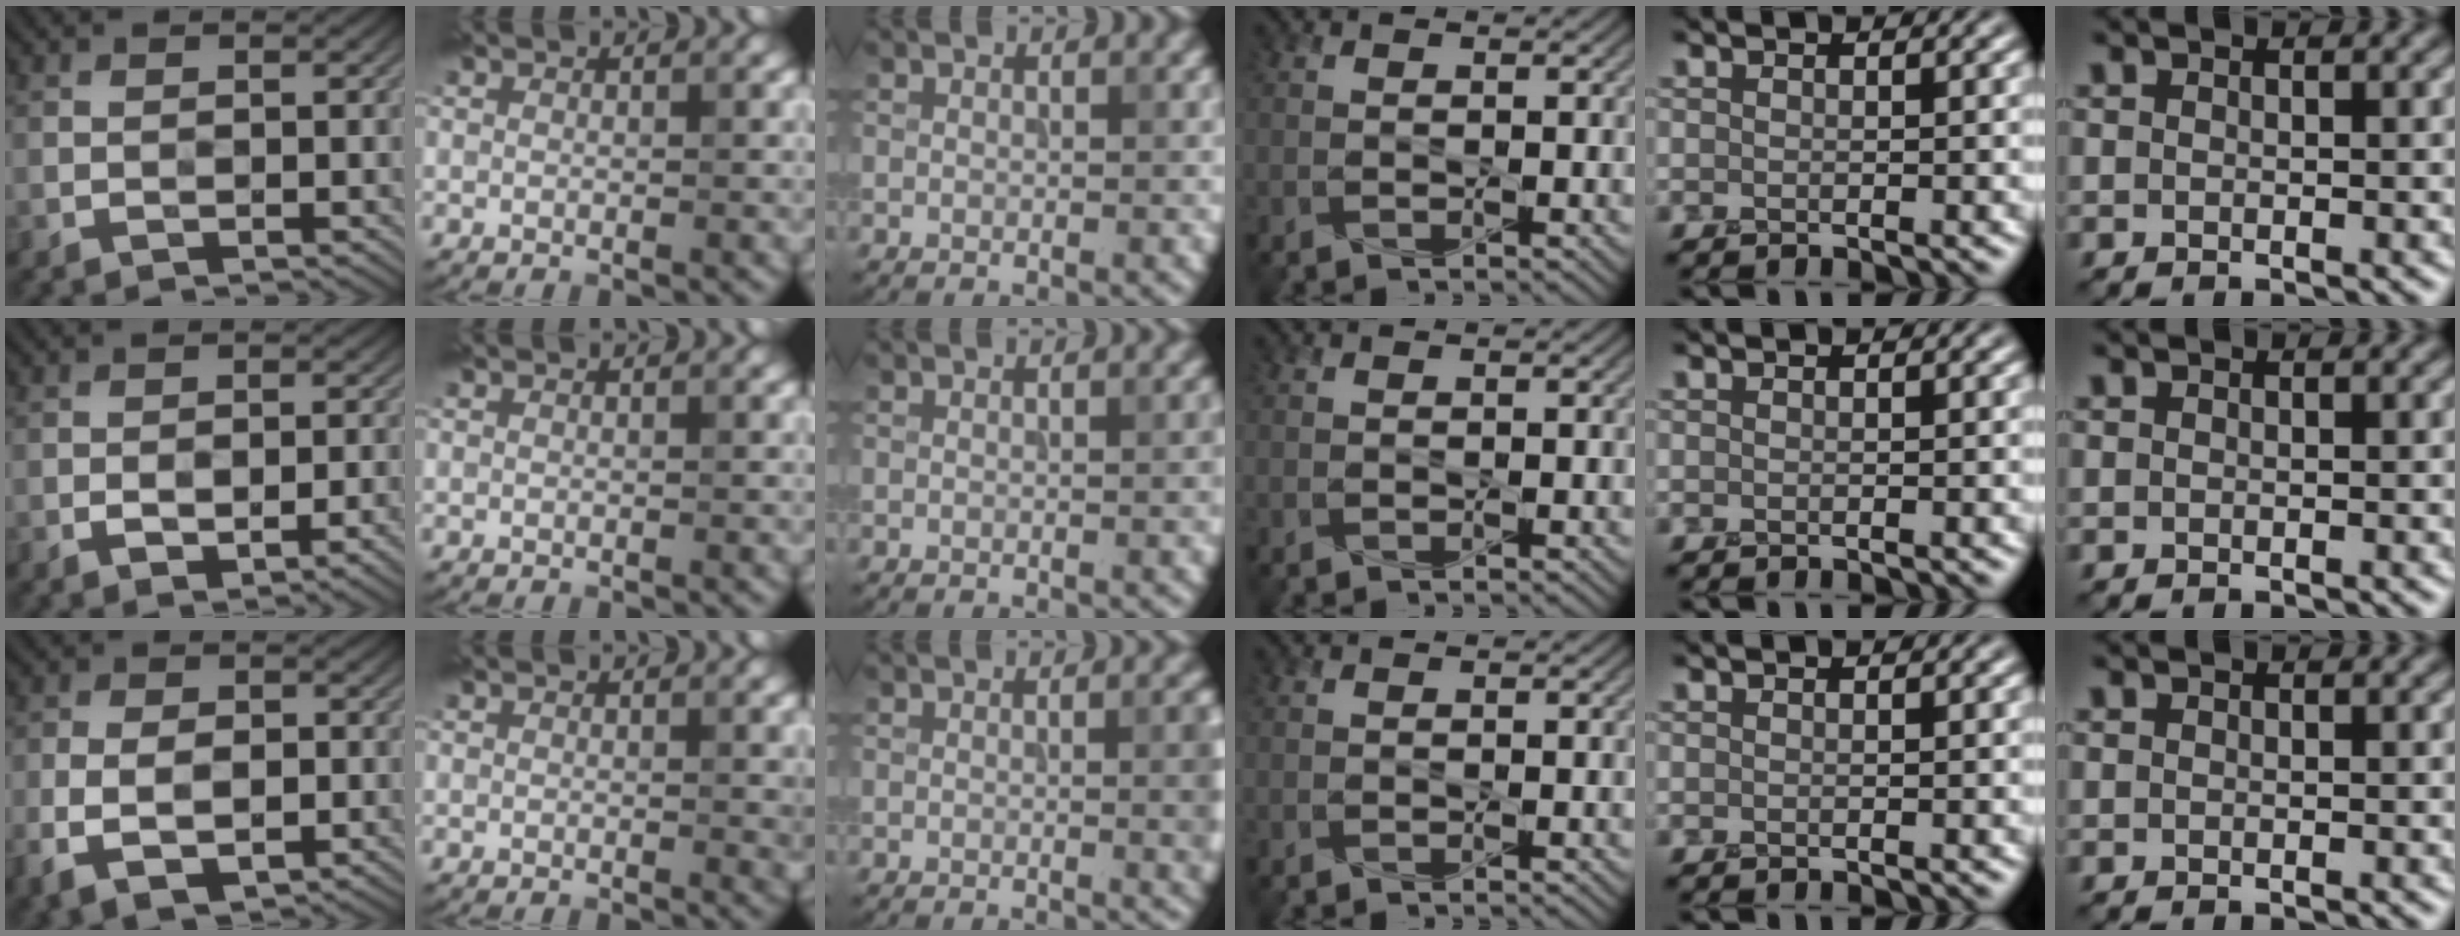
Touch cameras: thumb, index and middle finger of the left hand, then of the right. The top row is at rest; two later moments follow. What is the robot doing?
{"motion": "squeeze", "object": "air blower"}